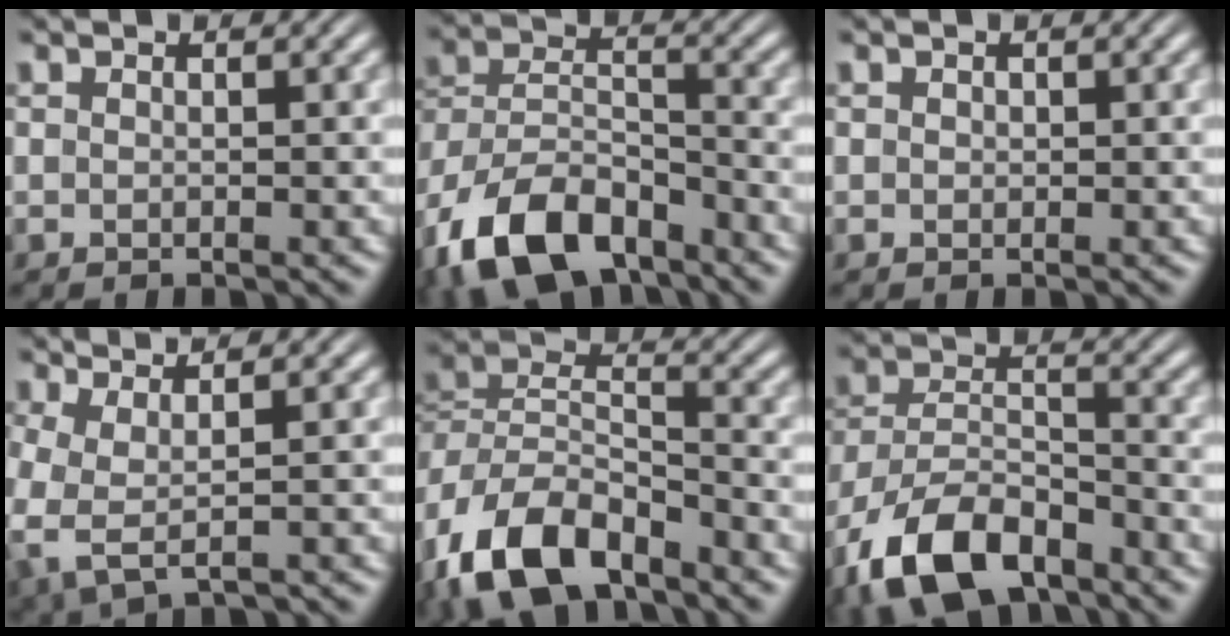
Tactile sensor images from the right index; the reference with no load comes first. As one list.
[{"total": 10.5, "force": [-5.2, 7.0, 5.9], "torque": [-0.135, -0.040, -0.073]}, {"total": 0.5, "force": [0.0, 0.5, 0.1], "torque": [-0.005, 0.002, -0.002]}, {"total": 5.5, "force": [0.4, 3.8, 4.0], "torque": [-0.107, -0.019, 0.017]}, {"total": 9.1, "force": [-2.9, 6.4, 5.7], "torque": [-0.132, -0.024, -0.048]}, {"total": 9.5, "force": [-5.4, 5.6, 5.5], "torque": [-0.121, -0.034, -0.075]}]